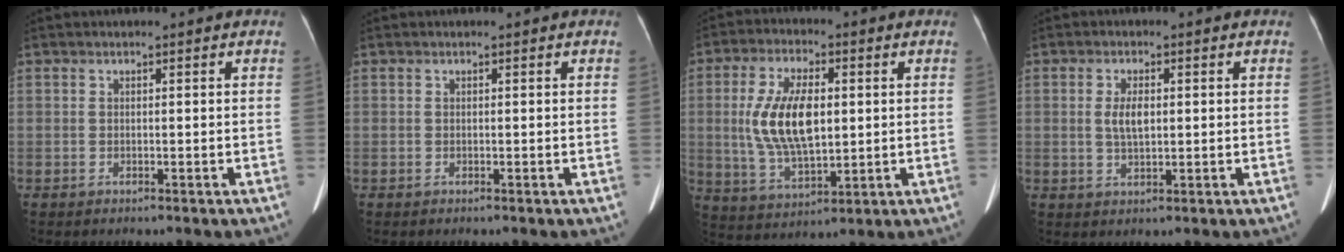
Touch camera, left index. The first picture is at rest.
{"total": 0.0}
{"total": 11.7, "force": [1.2, 5.0, 10.4], "torque": [-0.224, 0.009, 0.029]}
{"total": 3.5, "force": [0.4, 1.4, 3.2], "torque": [-0.068, 0.005, 0.012]}